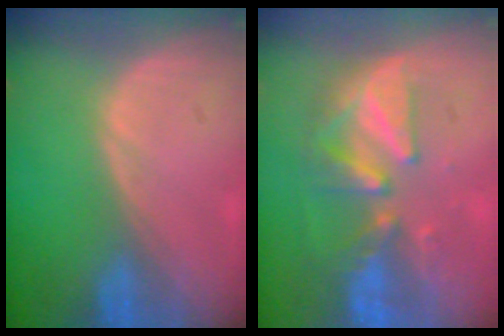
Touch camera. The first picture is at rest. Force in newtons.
{"total": 8.0, "press": 7.9, "slide": 1.5}